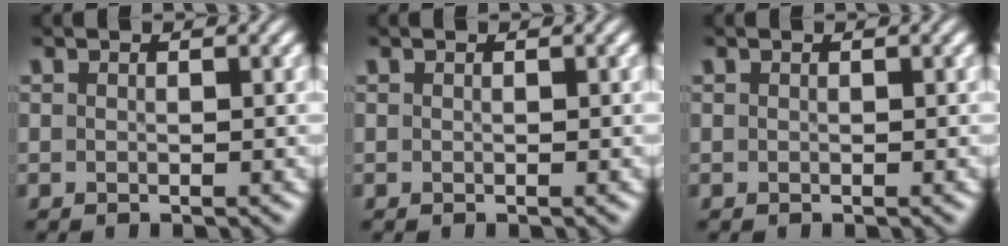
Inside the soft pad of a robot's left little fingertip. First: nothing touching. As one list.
[{"total": 0.0}, {"total": 0.0}]